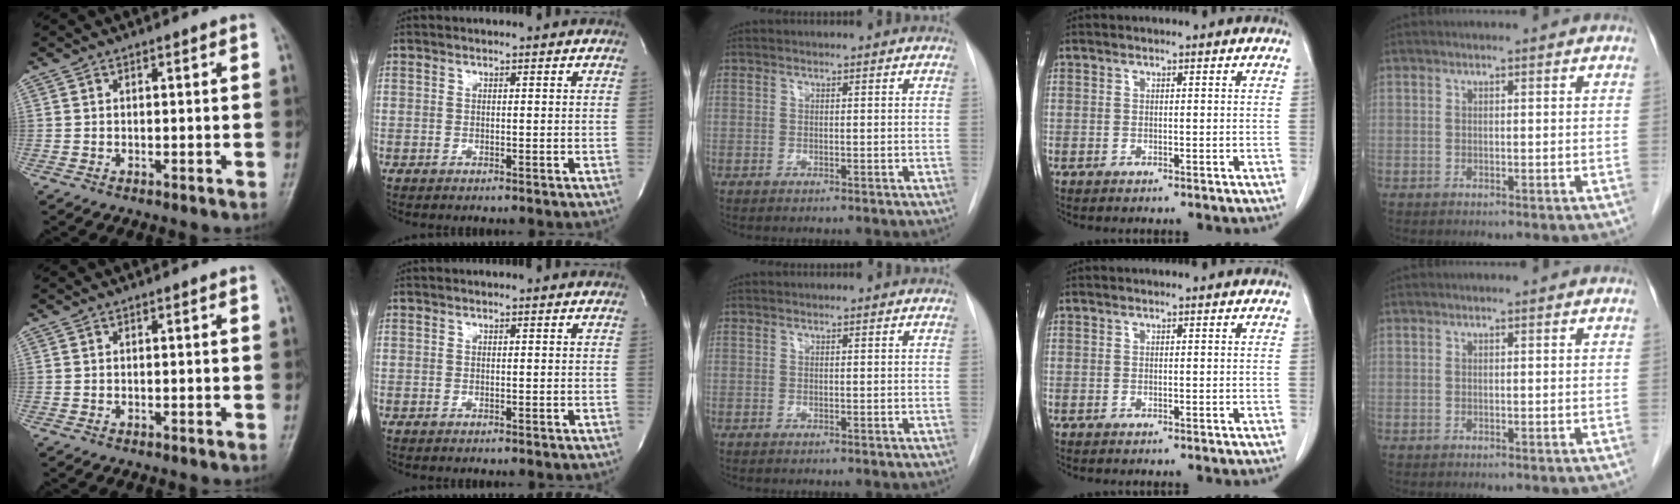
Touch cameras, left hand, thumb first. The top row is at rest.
{}